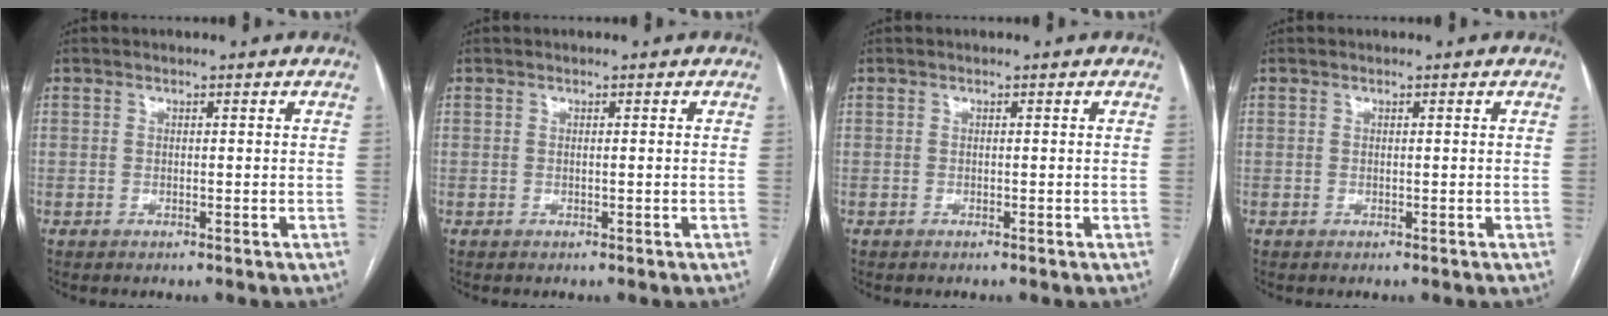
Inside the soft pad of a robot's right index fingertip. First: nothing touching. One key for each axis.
{"total": 0.0}
{"total": 0.0}
{"total": 0.0}